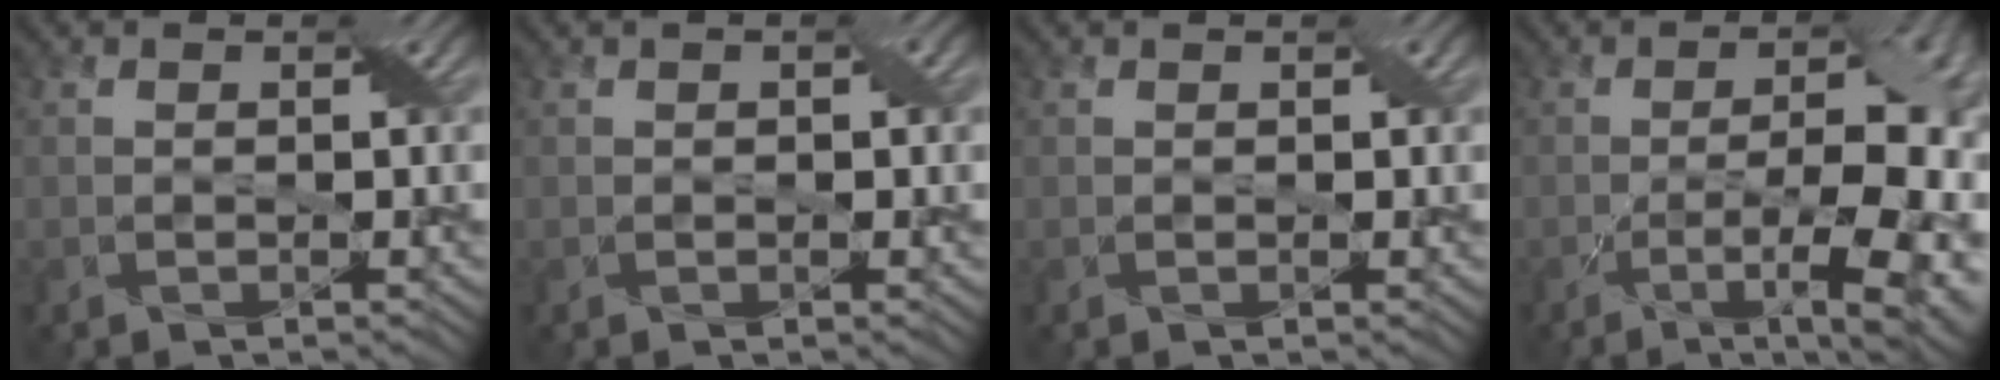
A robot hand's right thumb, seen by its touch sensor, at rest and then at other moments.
{"total": 1.6, "force": [0.3, 0.7, 1.4], "torque": [-0.018, 0.003, 0.006]}
{"total": 0.7, "force": [0.3, 0.2, 0.6], "torque": [-0.009, 0.002, 0.006]}
{"total": 15.7, "force": [-4.2, 5.9, 13.9], "torque": [-0.168, -0.006, -0.053]}